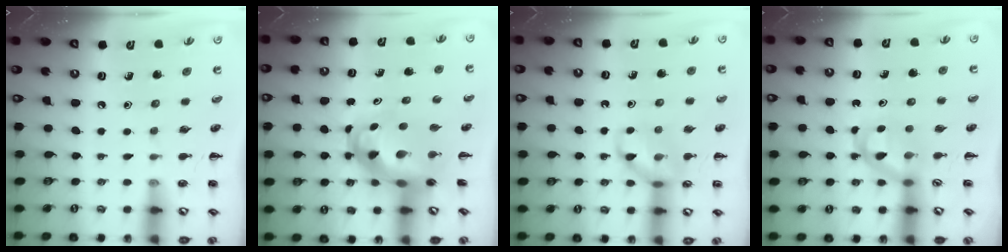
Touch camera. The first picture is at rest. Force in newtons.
{"total": 6.4, "press": 6.1, "slide": 2.1}
{"total": 12.8, "press": 12.7, "slide": 1.5}
{"total": 4.7, "press": 4.7, "slide": 0.6}